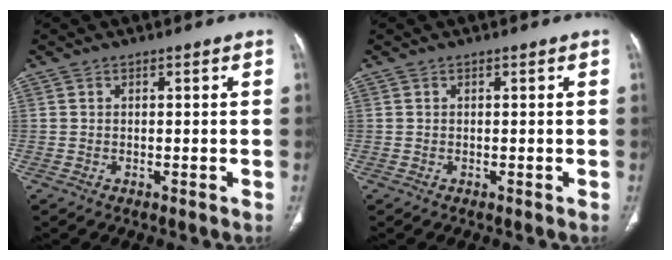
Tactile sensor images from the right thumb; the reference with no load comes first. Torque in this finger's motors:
{"motor_torque": [0.00, 0.00, -0.06, 0.06, 0.00]}